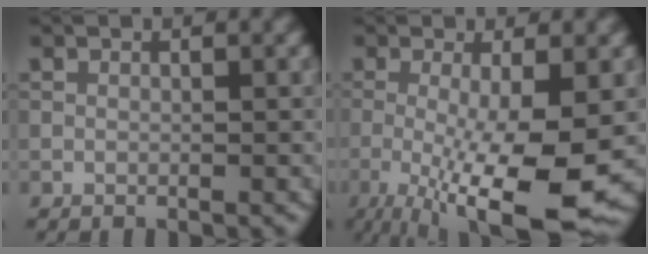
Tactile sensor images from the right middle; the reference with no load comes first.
{"total": 10.6, "force": [-2.9, 2.3, 9.9], "torque": [-0.160, -0.025, -0.036]}